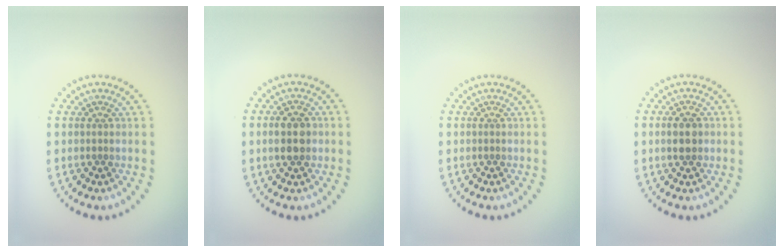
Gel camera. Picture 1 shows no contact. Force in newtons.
{"total": 2.6, "press": 2.6, "slide": 0.0}
{"total": 0.0}
{"total": 2.5, "press": 2.5, "slide": 0.1}